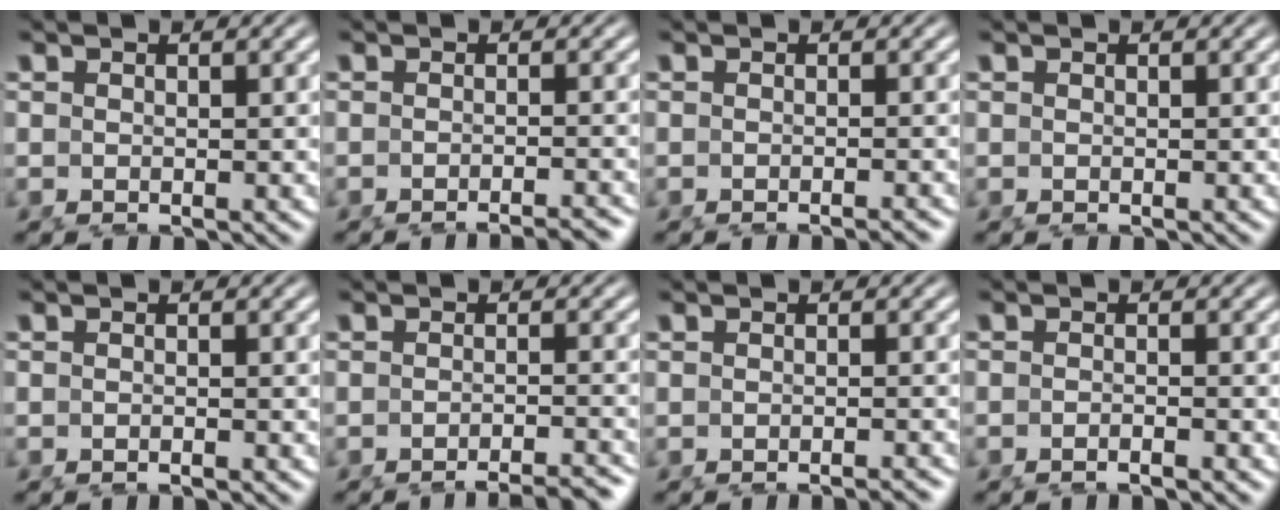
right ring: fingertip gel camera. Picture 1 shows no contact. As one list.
[{"total": 4.6, "force": [-4.4, 0.3, 1.4], "torque": [-0.008, -0.005, -0.067]}, {"total": 1.8, "force": [-1.7, -0.2, 0.7], "torque": [-0.006, 0.000, -0.026]}, {"total": 0.0}, {"total": 0.9, "force": [-0.8, -0.4, 0.2], "torque": [-0.003, 0.000, -0.014]}, {"total": 7.2, "force": [-6.8, 0.9, 2.2], "torque": [-0.013, -0.011, -0.102]}, {"total": 2.3, "force": [-2.2, -0.2, 0.7], "torque": [-0.007, -0.001, -0.033]}, {"total": 1.7, "force": [-1.6, -0.3, 0.5], "torque": [-0.008, 0.001, -0.030]}]